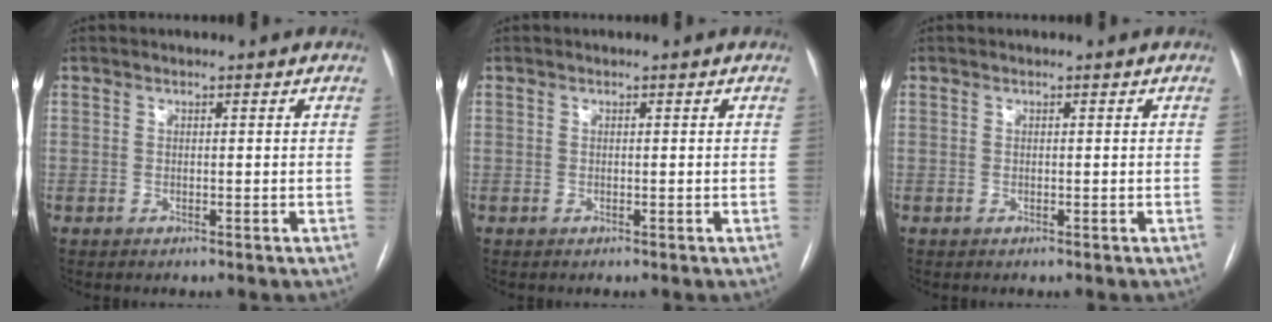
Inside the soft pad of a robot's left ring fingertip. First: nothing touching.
{"total": 0.0}
{"total": 0.0}